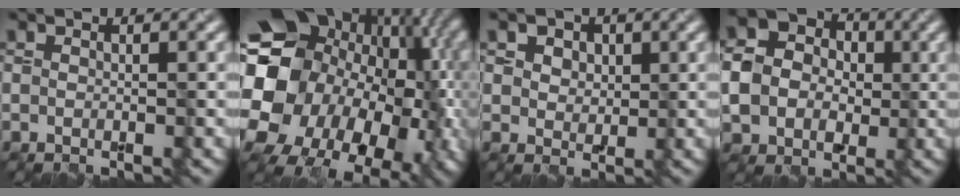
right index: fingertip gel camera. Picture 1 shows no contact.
{"total": 19.8, "force": [0.1, 16.7, 10.7], "torque": [-0.175, 0.021, 0.000]}
{"total": 5.4, "force": [2.9, 3.8, 2.5], "torque": [-0.045, 0.009, 0.029]}
{"total": 6.0, "force": [-0.2, 5.3, 2.8], "torque": [-0.050, 0.006, -0.011]}